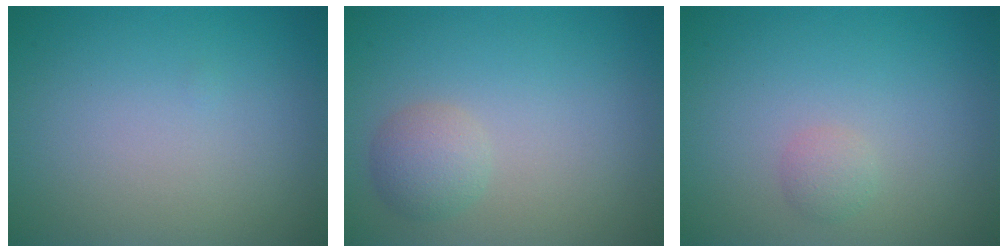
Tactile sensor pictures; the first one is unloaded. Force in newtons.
{"total": 2.1, "press": 2.1, "slide": 0.1}
{"total": 1.1, "press": 1.1, "slide": 0.1}